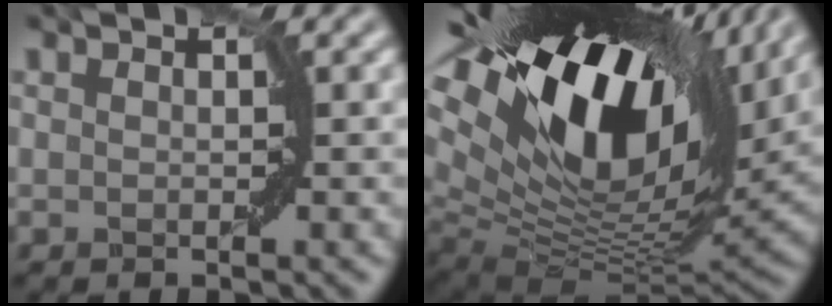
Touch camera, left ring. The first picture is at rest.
{"total": 19.5, "force": [9.1, 9.5, 14.3], "torque": [-0.275, 0.027, 0.161]}